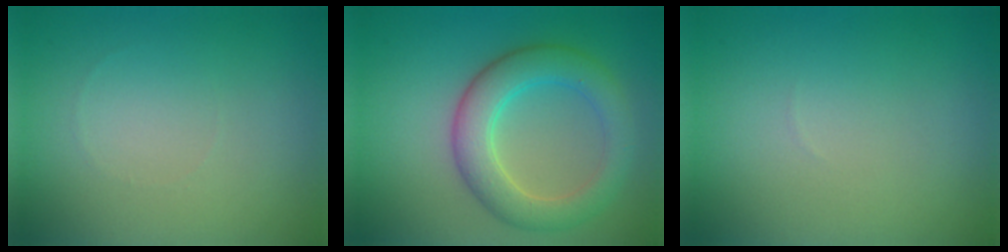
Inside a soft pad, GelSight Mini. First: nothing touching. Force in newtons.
{"total": 5.2, "press": 5.2, "slide": 0.1}
{"total": 0.0}